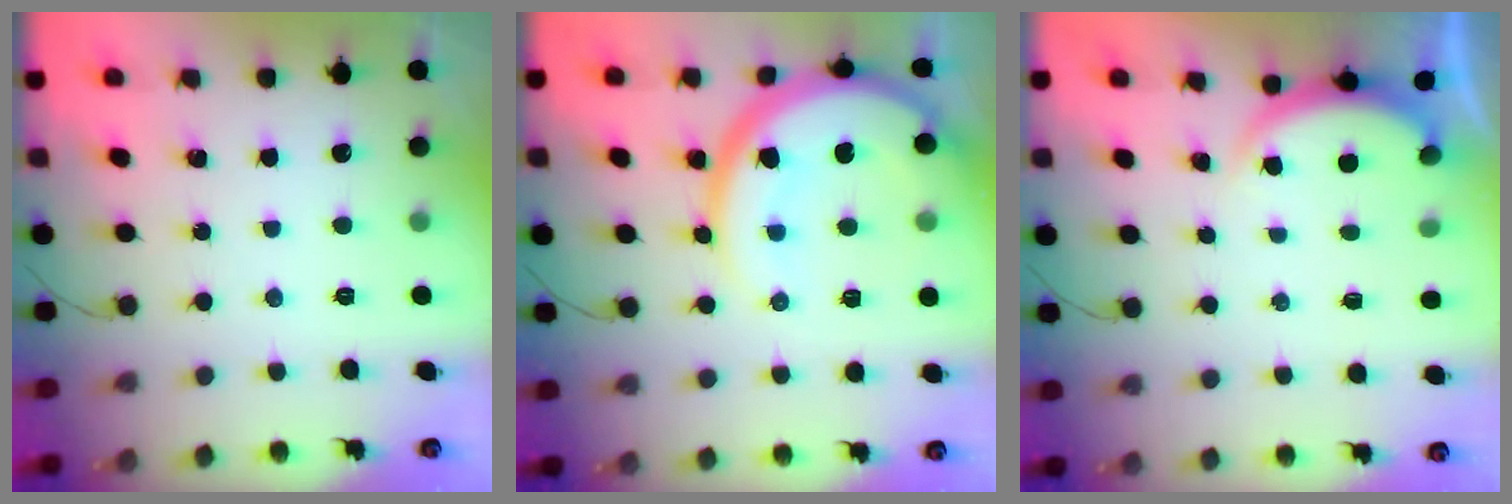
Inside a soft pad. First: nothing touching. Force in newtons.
{"total": 15.9, "press": 15.8, "slide": 1.5}
{"total": 2.5, "press": 2.4, "slide": 0.6}